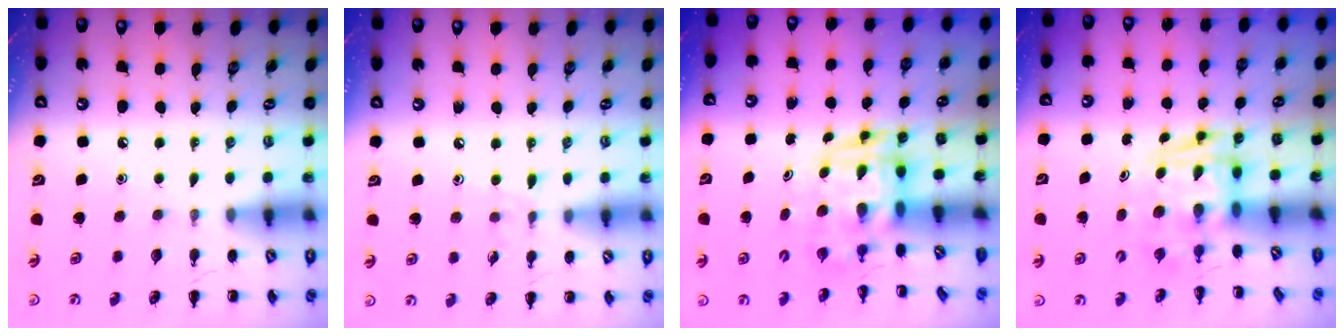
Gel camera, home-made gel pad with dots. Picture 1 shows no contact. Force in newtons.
{"total": 4.8, "press": 4.4, "slide": 1.8}
{"total": 3.1, "press": 3.0, "slide": 0.7}
{"total": 2.7, "press": 2.7, "slide": 0.5}